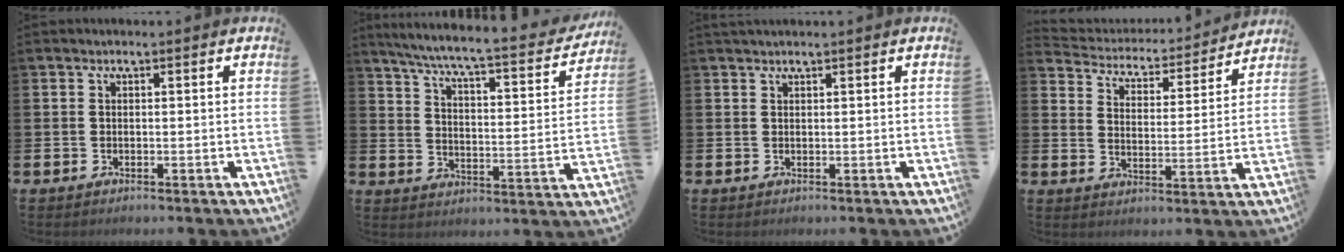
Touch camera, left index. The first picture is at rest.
{"total": 6.6, "force": [5.9, 0.5, 2.9], "torque": [-0.078, -0.050, 0.092]}
{"total": 0.9, "force": [0.8, 0.0, 0.2], "torque": [-0.003, 0.001, 0.015]}
{"total": 4.5, "force": [4.4, 1.1, 0.2], "torque": [-0.037, -0.043, 0.070]}